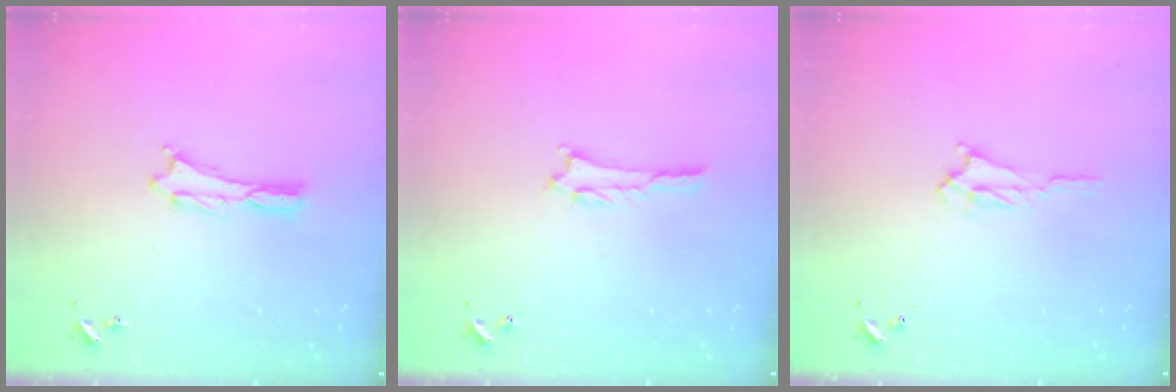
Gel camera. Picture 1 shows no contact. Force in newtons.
{"total": 0.5, "press": 0.5, "slide": 0.1}
{"total": 2.5, "press": 2.5, "slide": 0.3}